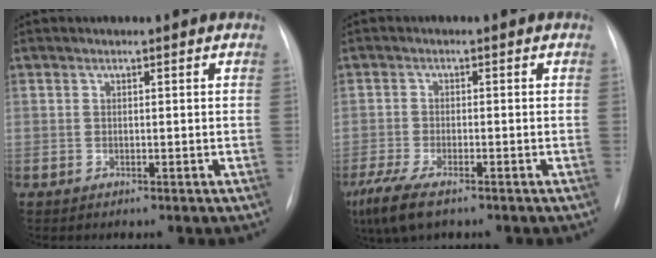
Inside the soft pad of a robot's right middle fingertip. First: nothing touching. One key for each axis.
{"total": 7.3, "fx": -5.0, "fy": 2.0, "fz": 5.0, "tx": -0.103, "ty": -0.021, "tz": -0.085}